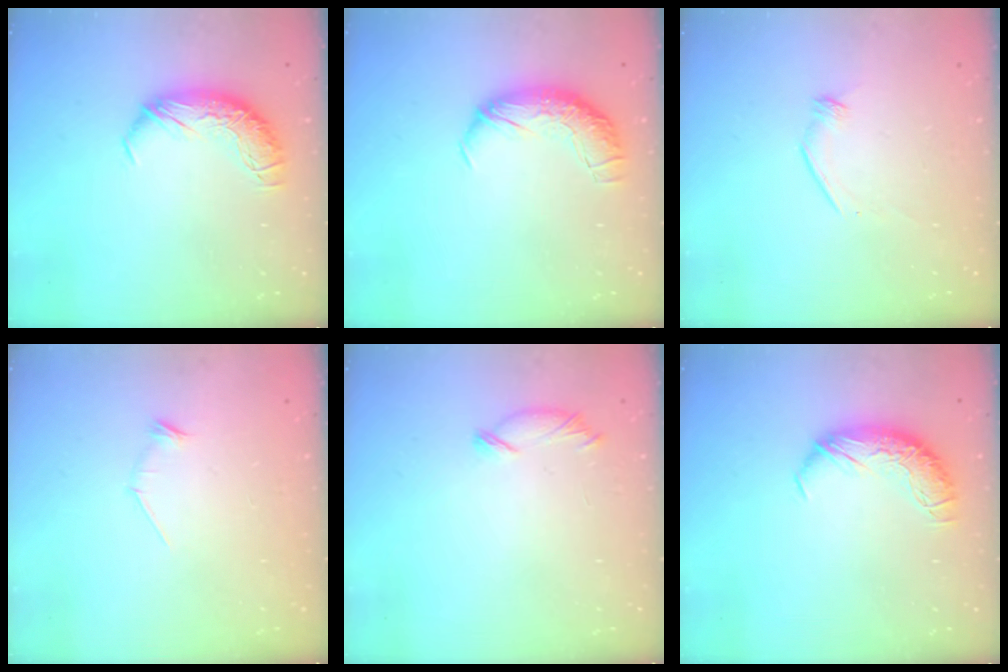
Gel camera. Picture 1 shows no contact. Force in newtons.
{"total": 2.3, "press": 1.1, "slide": 2.1}
{"total": 5.6, "press": 5.5, "slide": 1.3}
{"total": 8.4, "press": 8.3, "slide": 0.6}
{"total": 5.7, "press": 5.6, "slide": 0.8}
{"total": 0.0}